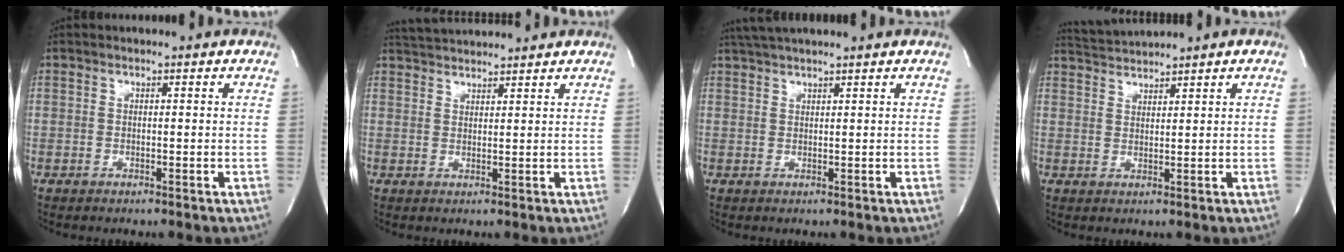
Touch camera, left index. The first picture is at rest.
{"total": 5.9, "force": [5.8, 0.1, 1.3], "torque": [-0.032, 0.029, 0.095]}
{"total": 5.5, "force": [4.8, -0.4, 2.6], "torque": [-0.047, 0.030, 0.081]}
{"total": 3.1, "force": [2.9, -1.1, -0.2], "torque": [-0.006, 0.003, 0.062]}